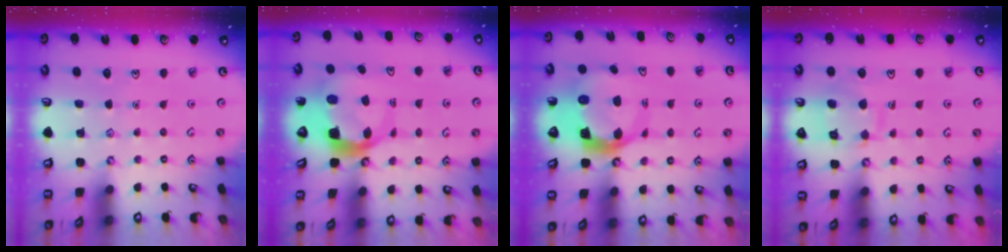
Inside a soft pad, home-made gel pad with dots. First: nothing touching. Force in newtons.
{"total": 6.8, "press": 6.7, "slide": 0.9}
{"total": 9.2, "press": 9.1, "slide": 1.2}
{"total": 10.3, "press": 10.2, "slide": 0.7}